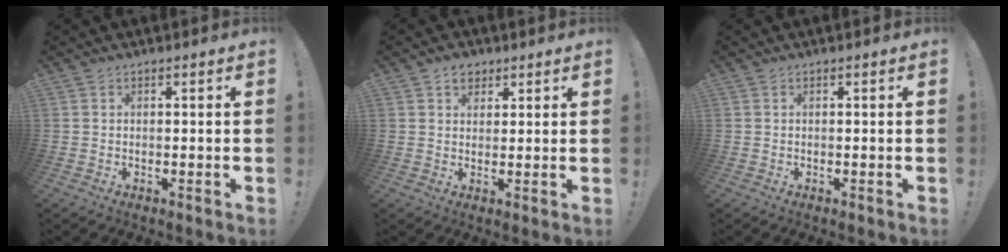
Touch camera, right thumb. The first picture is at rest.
{"total": 4.4, "force": [2.8, 3.2, 1.1], "torque": [0.000, -0.011, 0.049]}
{"total": 0.0}